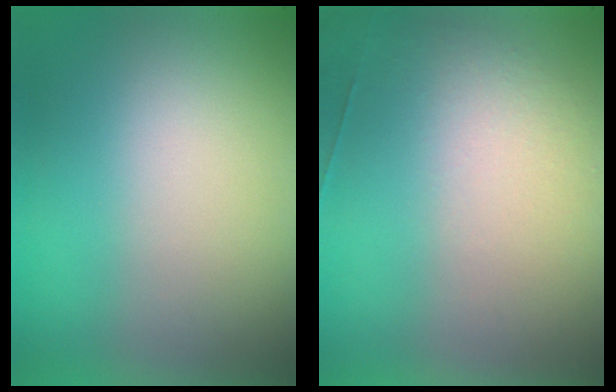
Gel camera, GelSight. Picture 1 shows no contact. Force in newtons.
{"total": 2.6}